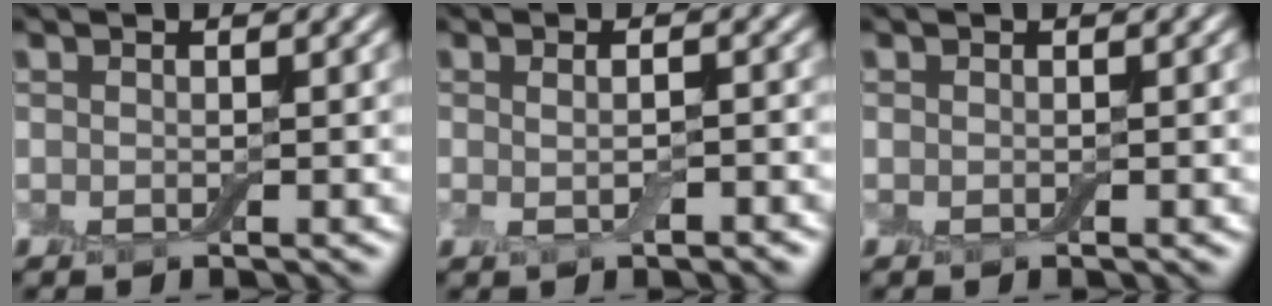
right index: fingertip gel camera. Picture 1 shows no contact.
{"total": 1.7, "force": [-0.1, 0.4, 1.7], "torque": [-0.036, -0.004, -0.003]}
{"total": 0.0}